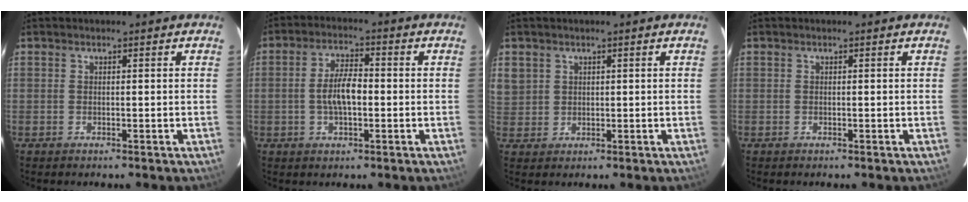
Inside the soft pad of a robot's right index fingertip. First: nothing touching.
{"total": 6.4, "force": [-0.9, 2.7, 5.8], "torque": [-0.110, 0.008, -0.013]}
{"total": 5.3, "force": [1.9, 4.8, 1.1], "torque": [-0.017, 0.008, 0.047]}
{"total": 0.0}